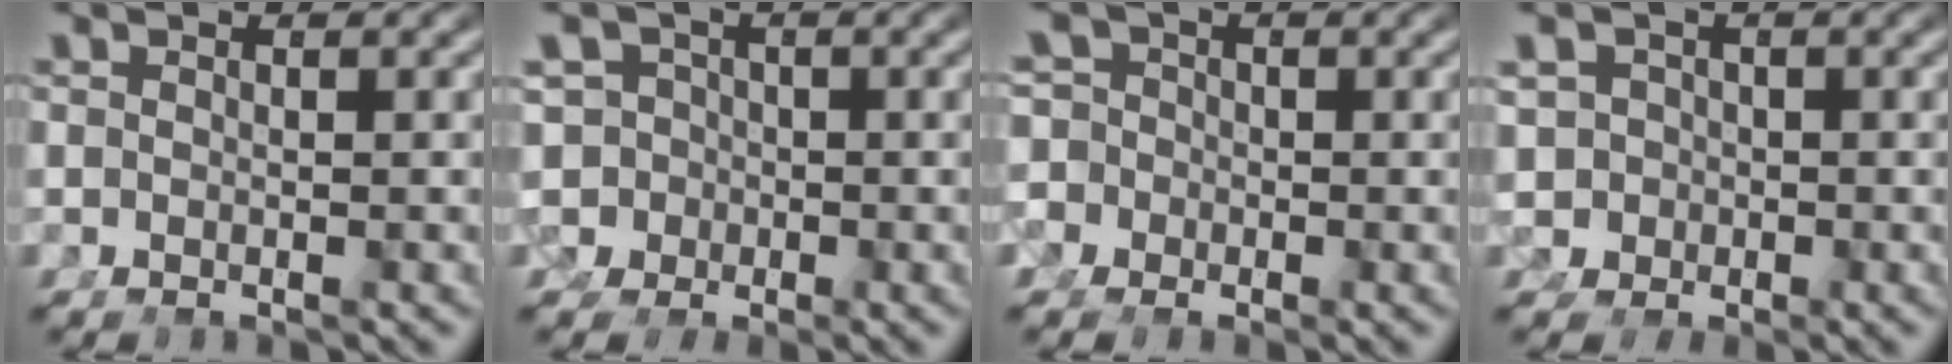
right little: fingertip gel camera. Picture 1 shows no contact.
{"total": 11.8, "force": [-2.0, 11.2, 3.2], "torque": [-0.109, -0.047, -0.038]}
{"total": 10.0, "force": [-2.1, 9.5, 2.3], "torque": [-0.081, -0.032, -0.047]}
{"total": 8.7, "force": [-1.1, 8.2, 2.7], "torque": [-0.080, -0.033, -0.018]}